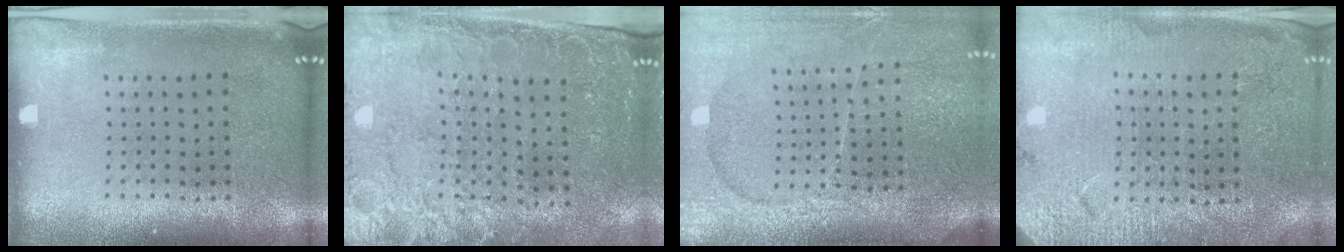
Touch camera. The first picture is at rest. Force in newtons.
{"total": 2.8, "press": 2.6, "slide": 1.1}
{"total": 4.1, "press": 3.6, "slide": 2.0}
{"total": 3.1, "press": 3.1, "slide": 0.5}